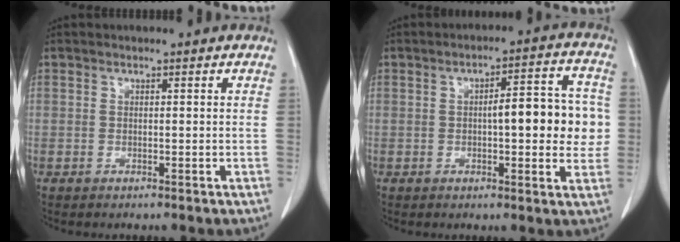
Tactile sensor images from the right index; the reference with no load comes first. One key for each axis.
{"total": 9.9, "fx": 0.0, "fy": 2.9, "fz": 9.5, "tx": -0.119, "ty": 0.026, "tz": 0.000}